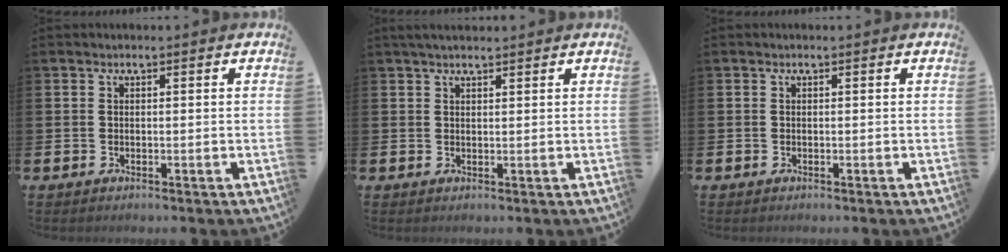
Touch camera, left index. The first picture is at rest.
{"total": 2.1, "force": [1.9, 0.5, 0.8], "torque": [-0.018, 0.003, 0.033]}
{"total": 0.0}